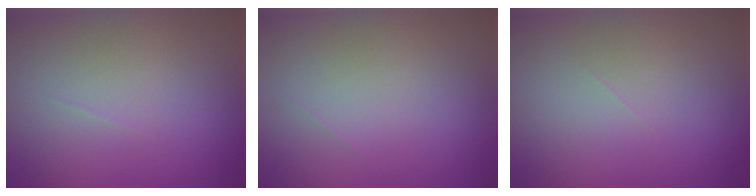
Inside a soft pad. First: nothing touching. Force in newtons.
{"total": 0.0}
{"total": 0.0}